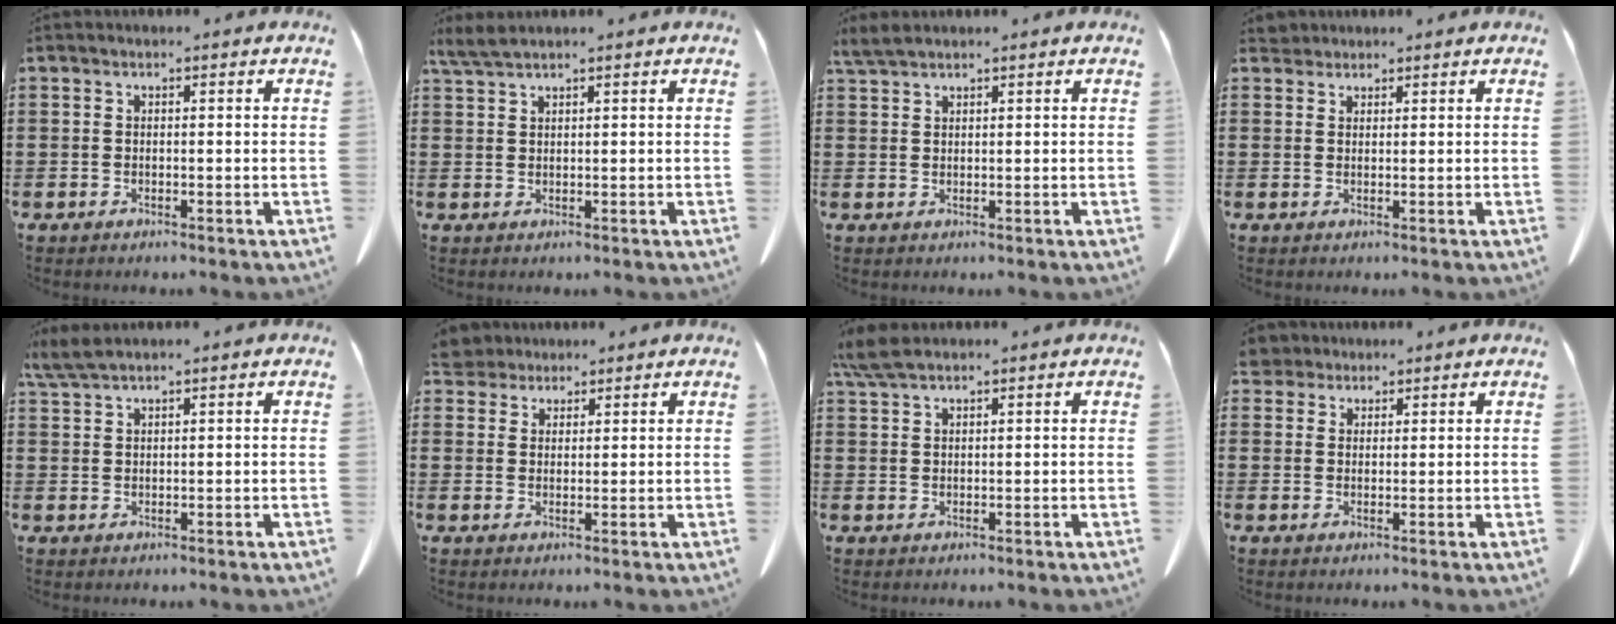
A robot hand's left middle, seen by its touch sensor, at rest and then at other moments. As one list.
[{"total": 2.3, "force": [1.9, 0.1, 1.4], "torque": [-0.031, -0.001, 0.036]}, {"total": 2.2, "force": [1.9, 0.3, 1.1], "torque": [-0.027, 0.002, 0.038]}, {"total": 1.9, "force": [1.7, 0.7, 0.1], "torque": [-0.009, 0.005, 0.035]}, {"total": 2.9, "force": [2.3, 0.2, 1.7], "torque": [-0.040, 0.000, 0.045]}, {"total": 3.3, "force": [3.0, 1.2, 0.1], "torque": [-0.016, -0.002, 0.059]}, {"total": 3.6, "force": [2.7, 0.7, 2.3], "torque": [-0.051, 0.002, 0.052]}, {"total": 3.0, "force": [2.7, 1.2, 0.4], "torque": [-0.018, 0.003, 0.053]}]